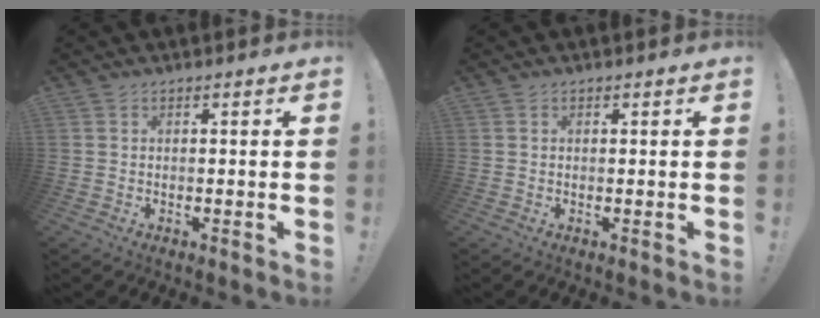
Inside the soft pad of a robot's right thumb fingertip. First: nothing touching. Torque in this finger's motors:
{"motor_torque": [-0.37, 0.39, 0.57, -0.16, -0.06]}